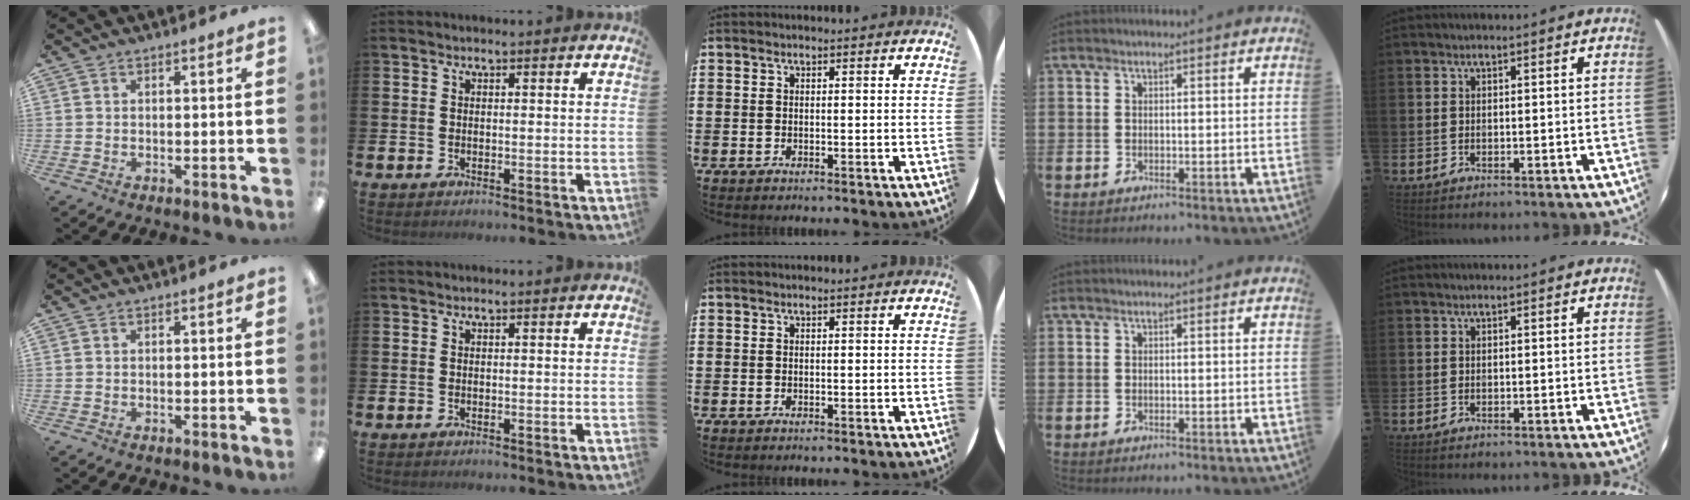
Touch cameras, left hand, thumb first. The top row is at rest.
{}